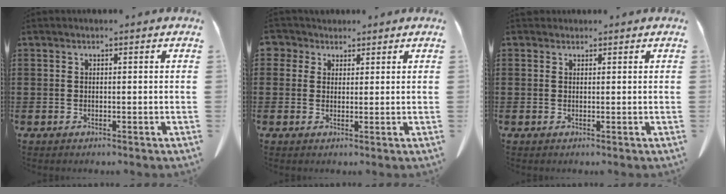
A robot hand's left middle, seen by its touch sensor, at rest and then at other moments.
{"total": 3.3, "force": [2.1, 2.4, 0.6], "torque": [-0.017, 0.010, 0.039]}
{"total": 0.8, "force": [0.7, 0.5, 0.1], "torque": [-0.003, 0.003, 0.013]}